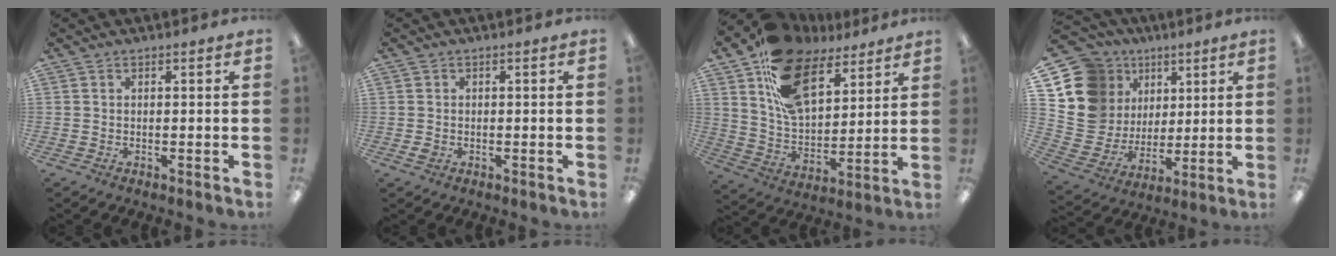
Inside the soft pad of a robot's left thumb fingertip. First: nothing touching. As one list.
[{"total": 1.2, "force": [-0.3, 1.1, 0.4], "torque": [-0.005, 0.003, -0.007]}, {"total": 19.1, "force": [11.3, 11.1, 10.7], "torque": [-0.199, -0.045, 0.213]}, {"total": 15.2, "force": [6.7, 13.1, 3.9], "torque": [-0.093, -0.035, 0.148]}]